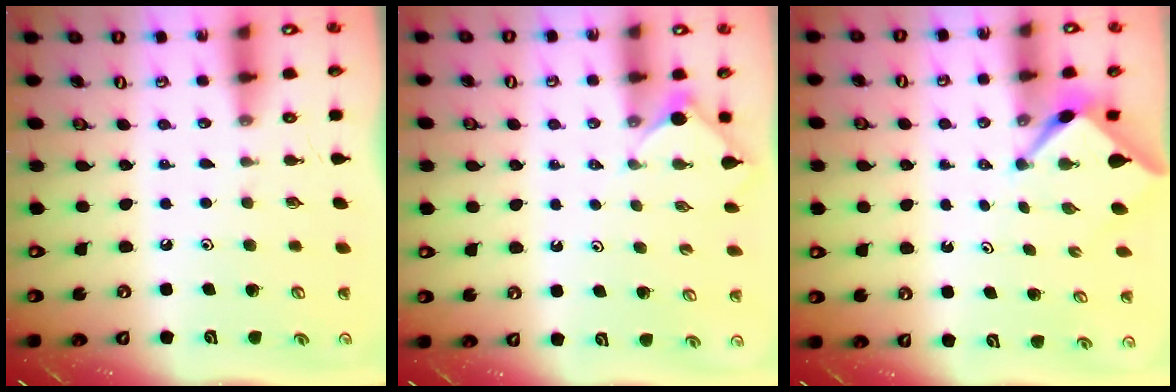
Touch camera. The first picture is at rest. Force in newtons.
{"total": 2.3, "press": 2.2, "slide": 0.3}
{"total": 2.4, "press": 2.4, "slide": 0.3}